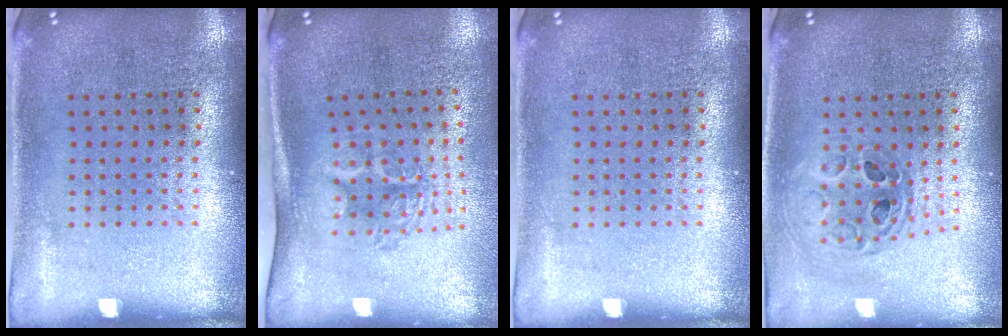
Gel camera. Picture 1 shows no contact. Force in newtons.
{"total": 1.8, "press": 1.3, "slide": 1.3}
{"total": 0.0}
{"total": 0.8, "press": 0.8, "slide": 0.1}